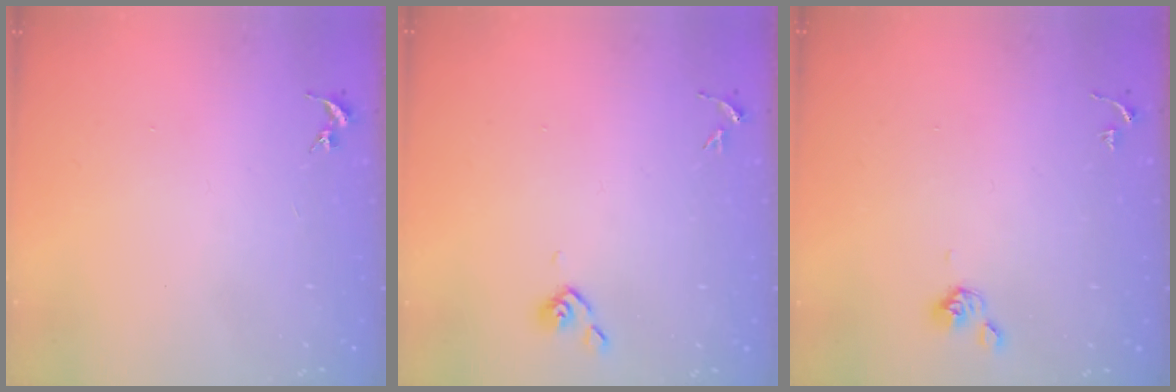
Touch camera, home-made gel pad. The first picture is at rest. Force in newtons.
{"total": 3.5, "press": 3.4, "slide": 0.9}
{"total": 5.1, "press": 4.9, "slide": 1.4}